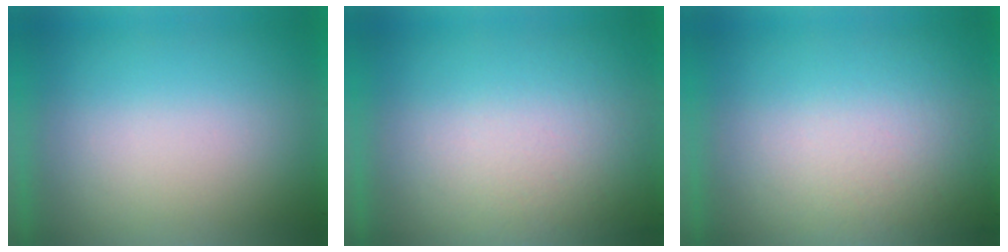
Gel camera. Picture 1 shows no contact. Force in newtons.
{"total": 2.7}
{"total": 2.7}